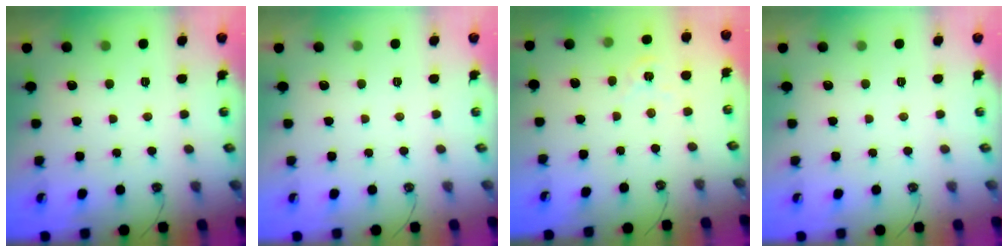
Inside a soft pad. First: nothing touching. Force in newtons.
{"total": 0.0}
{"total": 1.9, "press": 1.8, "slide": 0.3}
{"total": 0.0}